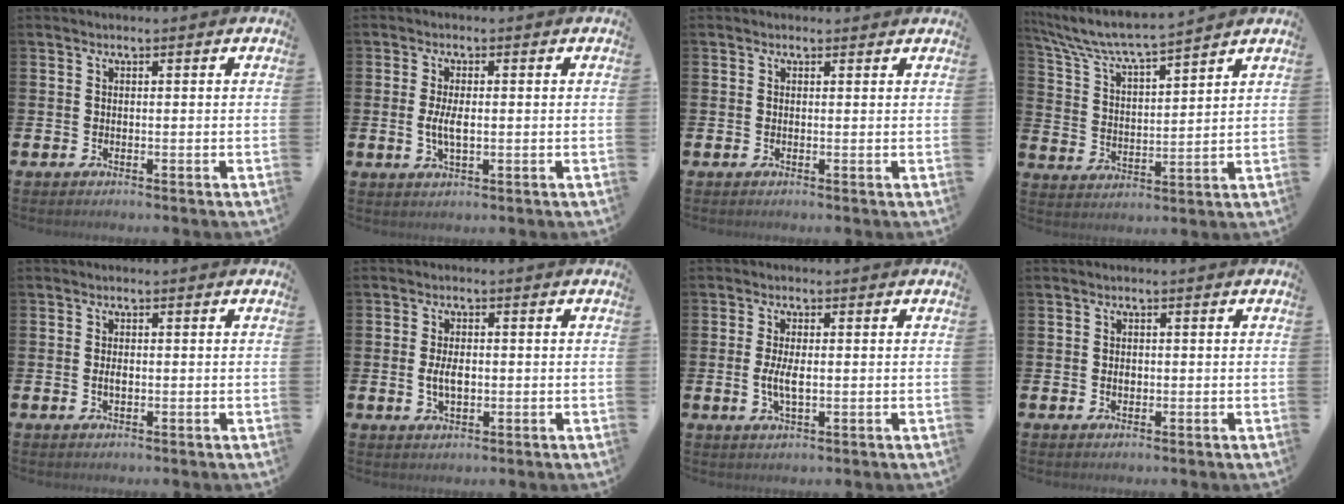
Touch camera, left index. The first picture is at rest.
{"total": 3.5, "force": [-0.1, 1.5, 3.1], "torque": [-0.057, 0.004, -0.004]}
{"total": 0.5, "force": [0.4, 0.3, 0.1], "torque": [0.009, -0.001, 0.004]}
{"total": 6.8, "force": [6.4, 0.4, 2.3], "torque": [-0.071, -0.045, 0.106]}
{"total": 1.3, "force": [-0.1, 0.7, 1.1], "torque": [-0.019, 0.004, -0.005]}
{"total": 3.4, "force": [-0.1, 1.9, 2.8], "torque": [-0.044, 0.001, -0.005]}
{"total": 3.7, "force": [-0.3, 1.5, 3.3], "torque": [-0.065, 0.000, -0.010]}
{"total": 1.2, "force": [-0.1, 0.9, 0.9], "torque": [-0.007, 0.002, -0.006]}